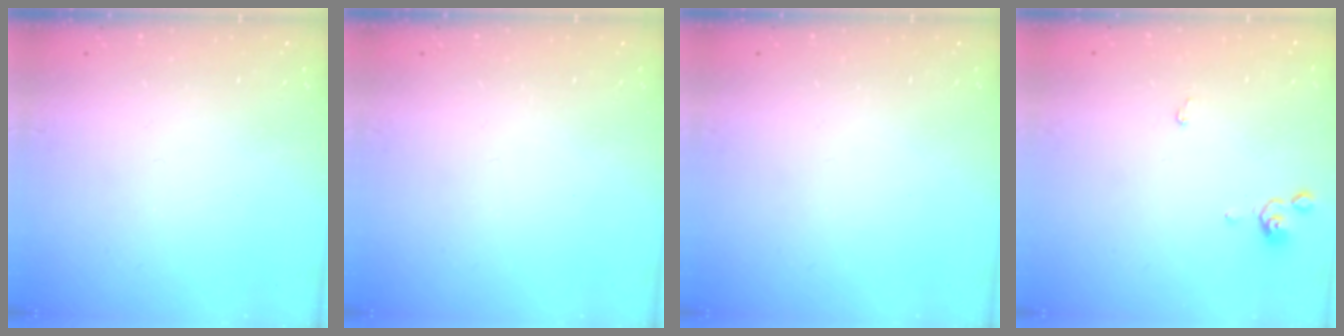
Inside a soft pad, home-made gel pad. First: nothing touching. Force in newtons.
{"total": 0.0}
{"total": 0.0}
{"total": 0.0}